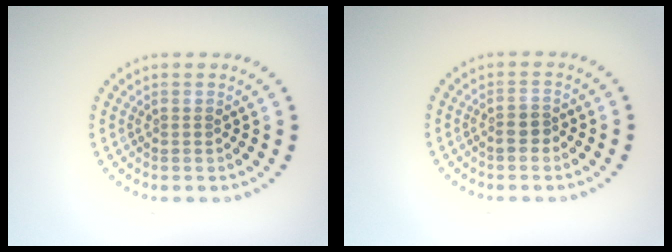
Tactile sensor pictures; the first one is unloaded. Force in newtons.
{"total": 1.6, "press": 1.4, "slide": 0.7}